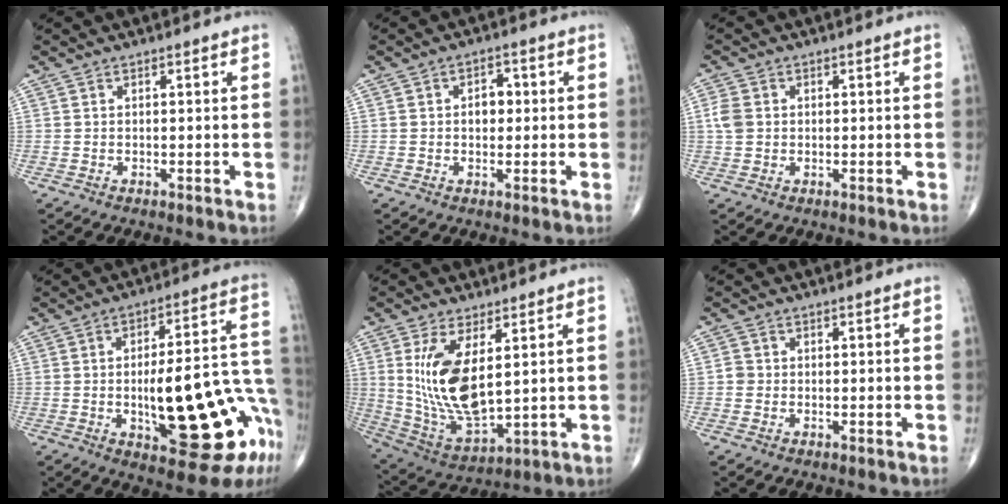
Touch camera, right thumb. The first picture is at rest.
{"total": 3.5, "force": [0.2, 2.5, 2.5], "torque": [-0.019, 0.008, -0.001]}
{"total": 3.4, "force": [0.3, 2.8, 1.9], "torque": [-0.041, 0.005, 0.003]}
{"total": 24.3, "force": [-6.7, 8.0, 22.0], "torque": [-0.240, 0.034, -0.075]}
{"total": 15.0, "force": [3.4, 6.7, 13.0], "torque": [-0.249, -0.024, 0.087]}
{"total": 1.4, "force": [-0.2, 1.4, 0.3], "torque": [0.002, 0.005, -0.006]}